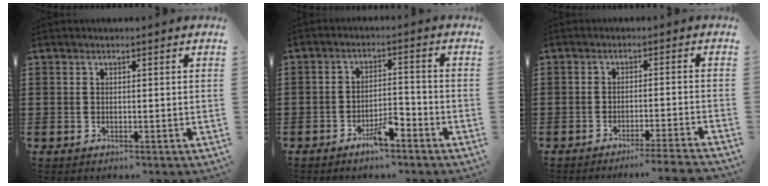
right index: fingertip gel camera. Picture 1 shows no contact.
{"total": 4.5, "force": [-3.3, 1.1, 2.8], "torque": [-0.051, 0.007, -0.062]}
{"total": 3.1, "force": [-2.7, -0.8, 1.2], "torque": [-0.019, -0.008, -0.055]}